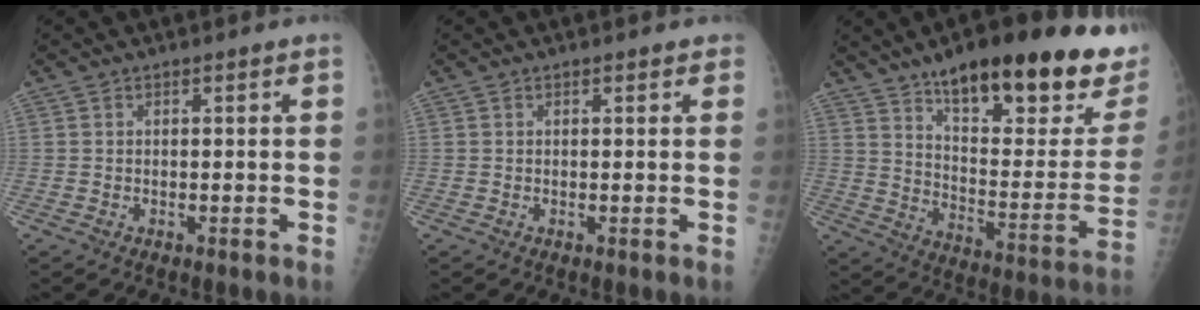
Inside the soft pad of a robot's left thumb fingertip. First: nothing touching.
{"total": 1.1, "force": [0.8, 0.6, 0.6], "torque": [0.001, -0.002, 0.005]}
{"total": 30.5, "force": [19.2, 8.8, 22.0], "torque": [-0.262, -0.069, 0.280]}